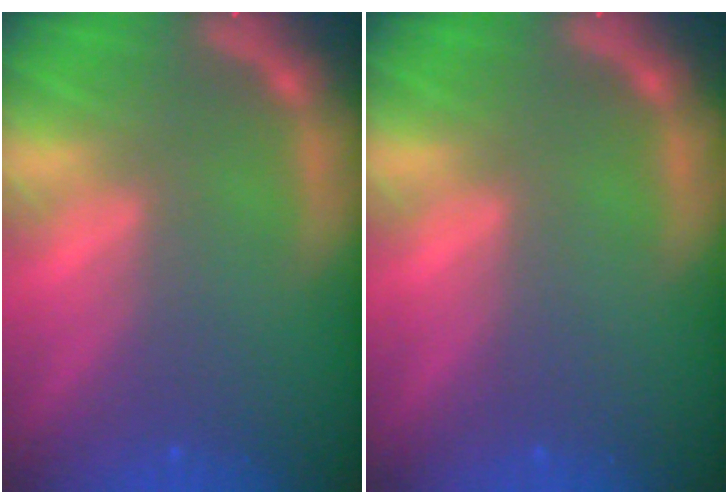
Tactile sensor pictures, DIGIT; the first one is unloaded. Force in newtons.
{"total": 0.0}